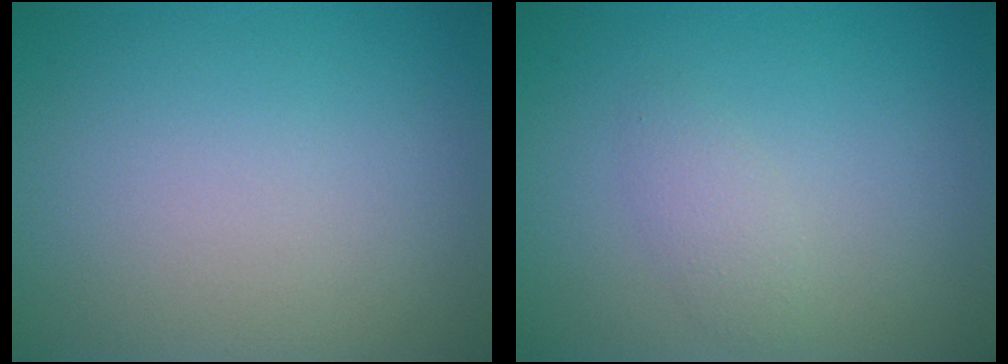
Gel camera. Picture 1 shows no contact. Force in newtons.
{"total": 1.4, "press": 1.4, "slide": 0.1}